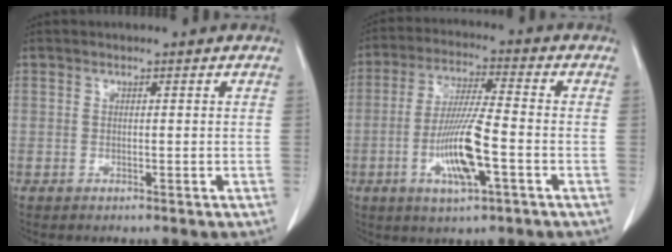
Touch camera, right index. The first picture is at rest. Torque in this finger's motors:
{"motor_torque": [1.33, -0.32, 0.27, 0.08]}